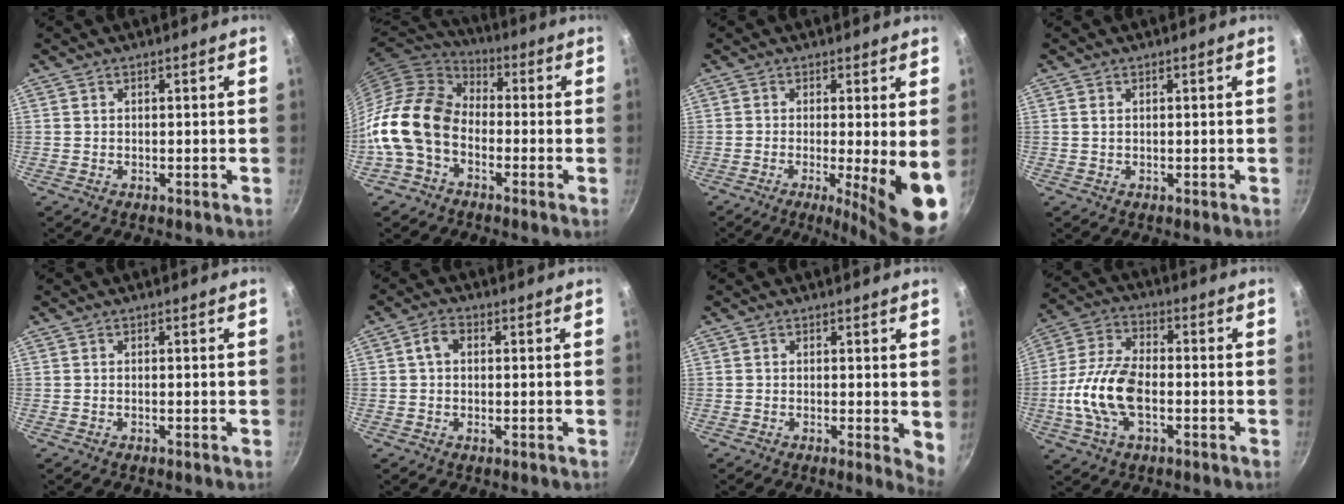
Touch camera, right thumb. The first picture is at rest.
{"total": 15.0, "force": [-3.7, 10.6, 9.9], "torque": [-0.162, 0.044, -0.092]}
{"total": 10.9, "force": [-1.8, 1.7, 10.6], "torque": [-0.138, -0.017, -0.024]}
{"total": 0.9, "force": [0.3, 0.6, 0.6], "torque": [-0.010, 0.002, 0.004]}
{"total": 0.0}
{"total": 3.5, "force": [0.6, 2.4, 2.5], "torque": [-0.045, 0.008, 0.001]}
{"total": 3.4, "force": [0.4, 1.3, 3.2], "torque": [-0.035, -0.008, 0.002]}
{"total": 13.7, "force": [-2.8, 7.4, 11.2], "torque": [-0.217, 0.030, -0.067]}